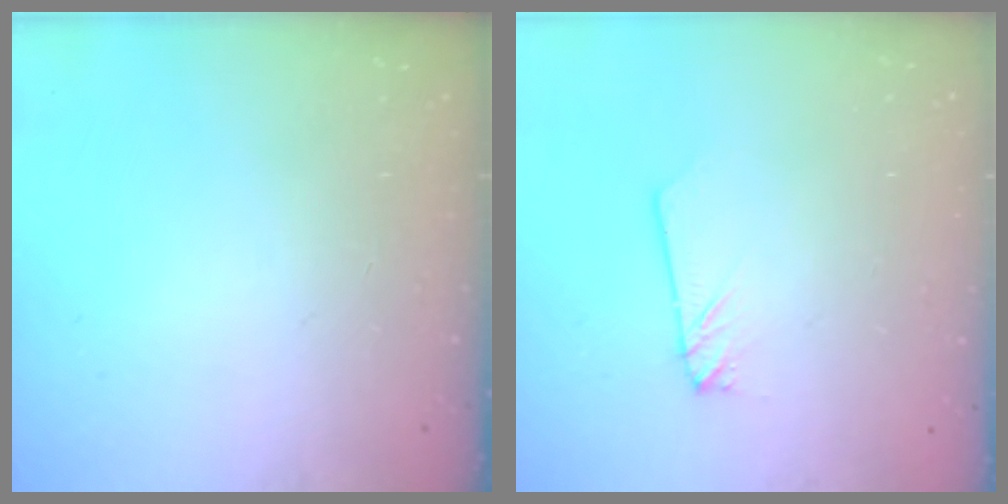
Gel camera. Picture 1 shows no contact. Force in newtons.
{"total": 1.6, "press": 1.6, "slide": 0.0}